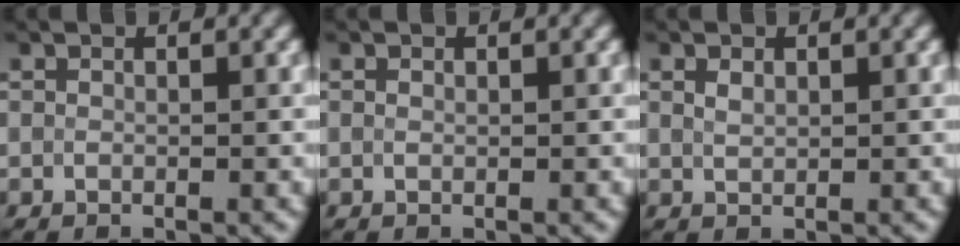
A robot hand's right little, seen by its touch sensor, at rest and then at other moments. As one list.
[{"total": 0.0}, {"total": 1.1, "force": [0.5, 0.6, 0.7], "torque": [-0.017, 0.003, 0.013]}]